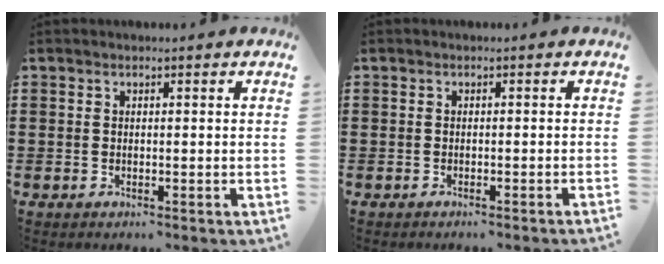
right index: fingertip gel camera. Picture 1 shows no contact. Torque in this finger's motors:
{"motor_torque": [0.99, 1.15, -0.01, 0.01]}